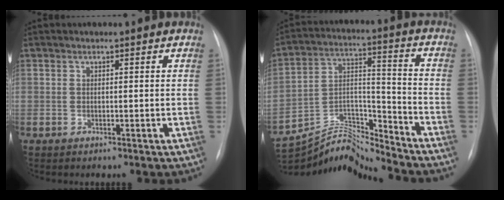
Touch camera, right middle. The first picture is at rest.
{"total": 13.4, "force": [-13.3, -1.5, 0.5], "torque": [-0.016, 0.044, -0.246]}